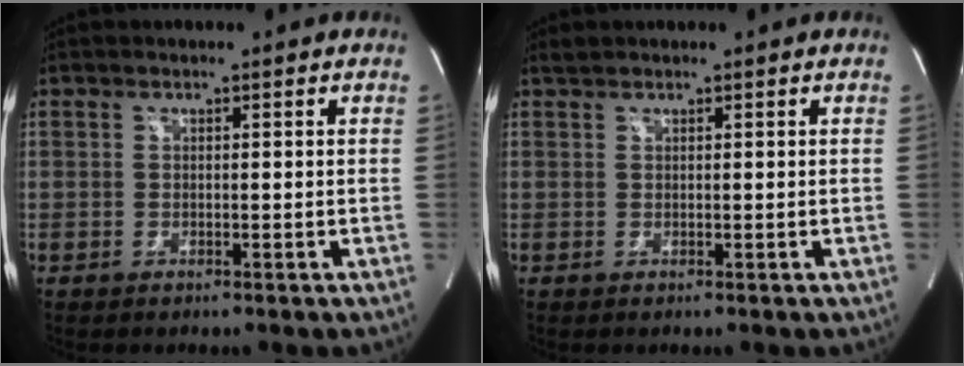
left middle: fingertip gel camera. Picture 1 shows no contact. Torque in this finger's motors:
{"motor_torque": [0.09, 0.03, -0.09, 0.00]}